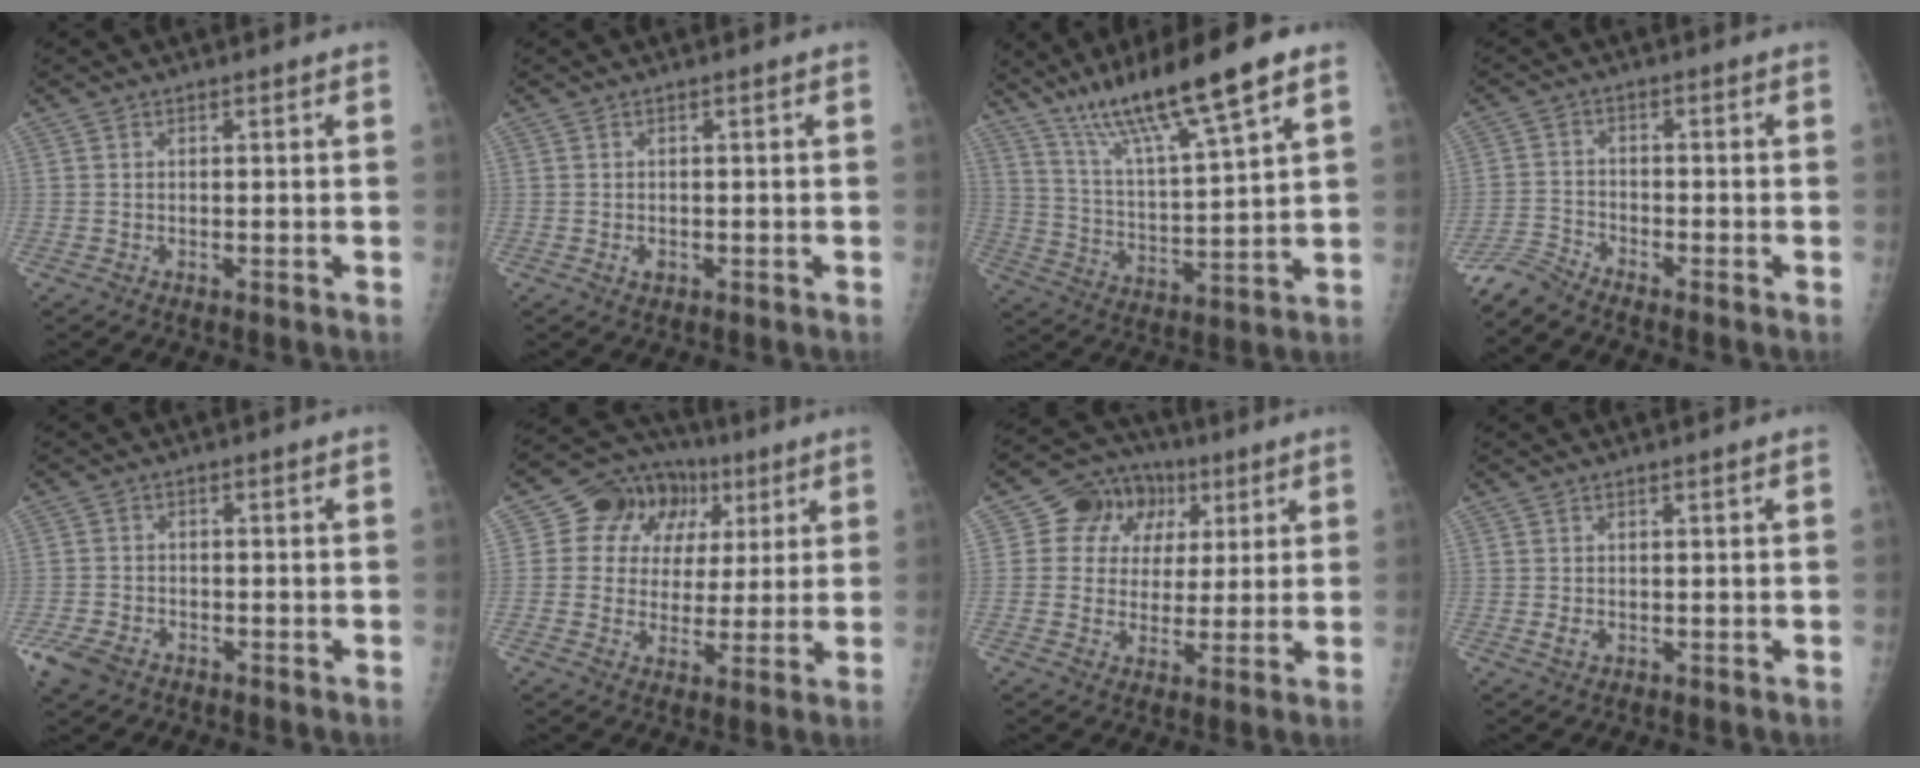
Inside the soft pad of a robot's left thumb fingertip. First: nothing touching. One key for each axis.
{"total": 1.2, "fx": -0.2, "fy": 0.8, "fz": 0.8, "tx": -0.006, "ty": -0.001, "tz": -0.002}
{"total": 17.3, "fx": 11.3, "fy": 2.1, "fz": 12.9, "tx": -0.219, "ty": -0.044, "tz": 0.204}
{"total": 4.0, "fx": -4.0, "fy": -0.2, "fz": -0.2, "tx": -0.007, "ty": 0.002, "tz": -0.088}
{"total": 5.6, "fx": -3.4, "fy": 3.6, "fz": 2.6, "tx": -0.060, "ty": 0.008, "tz": -0.061}
{"total": 13.9, "fx": 4.7, "fy": 11.6, "fz": 6.2, "tx": -0.041, "ty": 0.012, "tz": 0.072}
{"total": 11.6, "fx": 3.8, "fy": 9.9, "fz": 4.6, "tx": -0.025, "ty": 0.003, "tz": 0.056}
{"total": 1.5, "fx": 0.1, "fy": 0.9, "fz": 1.1, "tx": -0.014, "ty": -0.002, "tz": 0.003}